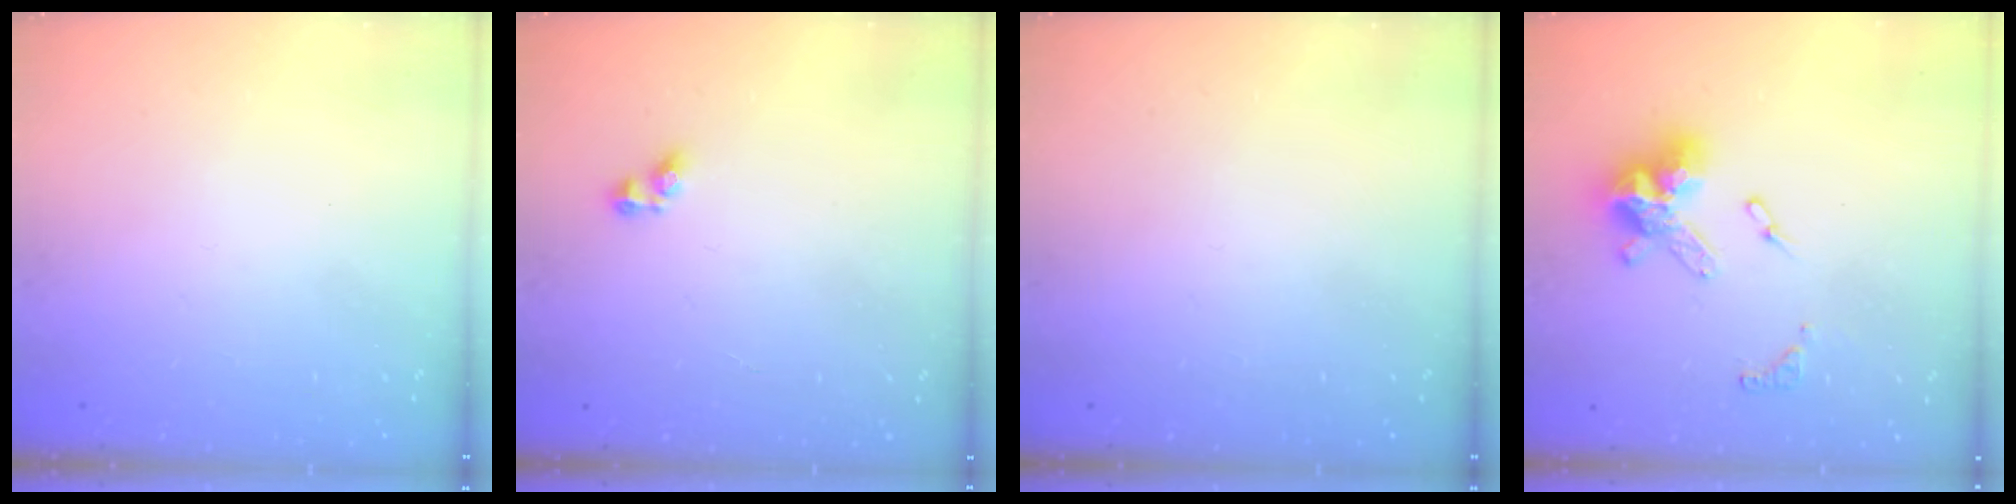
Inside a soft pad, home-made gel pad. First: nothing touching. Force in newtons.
{"total": 3.0, "press": 2.9, "slide": 0.9}
{"total": 0.0}
{"total": 14.1, "press": 14.1, "slide": 0.9}